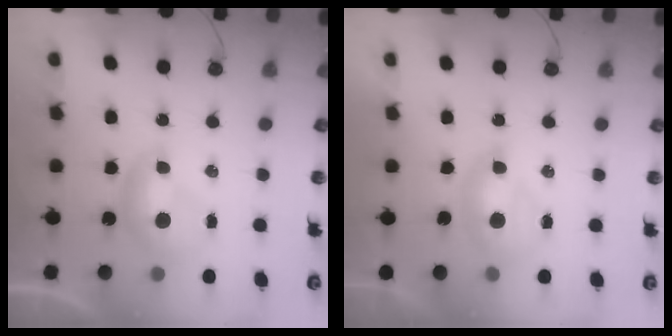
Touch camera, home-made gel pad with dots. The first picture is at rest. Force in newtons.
{"total": 1.6, "press": 1.5, "slide": 0.6}